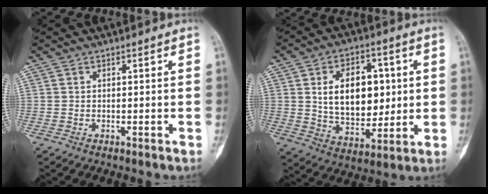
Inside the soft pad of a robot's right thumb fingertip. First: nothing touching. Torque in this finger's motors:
{"motor_torque": [-0.20, 1.53, 0.44, -0.14, 0.33]}